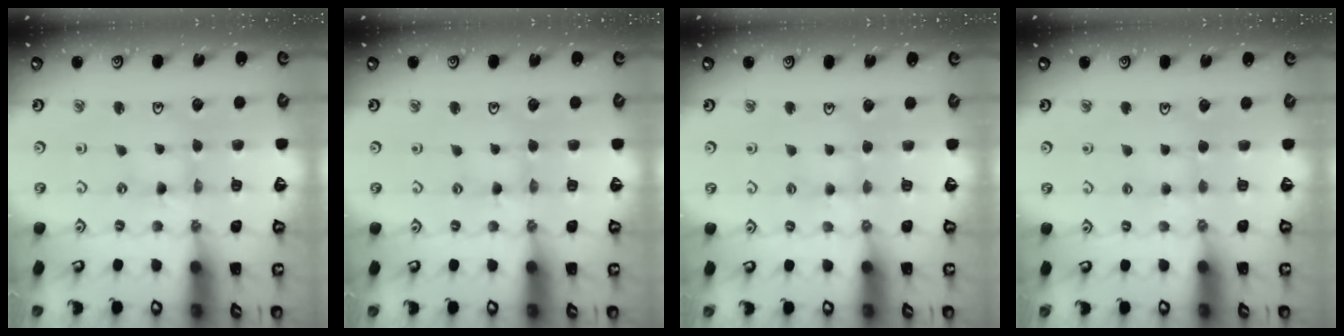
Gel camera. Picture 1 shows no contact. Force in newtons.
{"total": 2.2, "press": 2.2, "slide": 0.4}
{"total": 3.1, "press": 3.0, "slide": 0.4}
{"total": 2.9, "press": 2.9, "slide": 0.4}